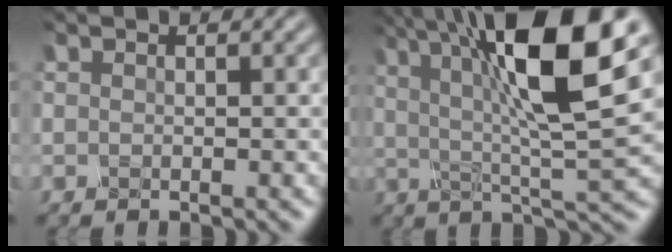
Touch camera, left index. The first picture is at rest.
{"total": 12.5, "force": [3.9, 3.1, 11.5], "torque": [-0.189, 0.010, 0.061]}